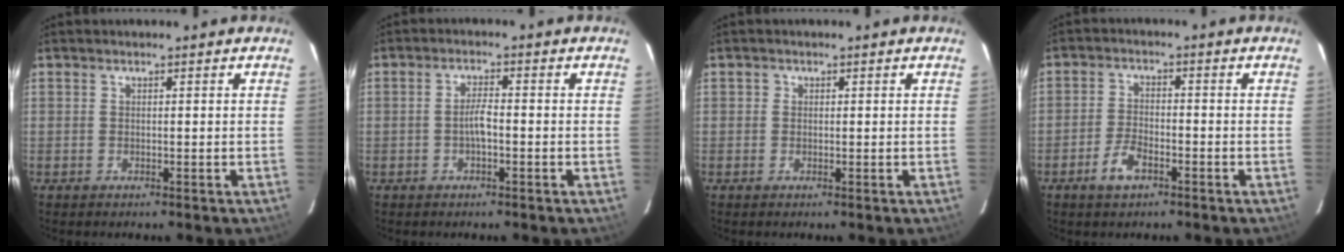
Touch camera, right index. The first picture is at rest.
{"total": 2.8, "force": [-0.9, 0.6, 2.6], "torque": [-0.051, 0.005, -0.017]}
{"total": 0.7, "force": [0.0, 0.7, 0.0], "torque": [0.001, 0.002, -0.004]}
{"total": 5.0, "force": [-3.0, 2.3, 3.2], "torque": [-0.074, 0.002, -0.056]}